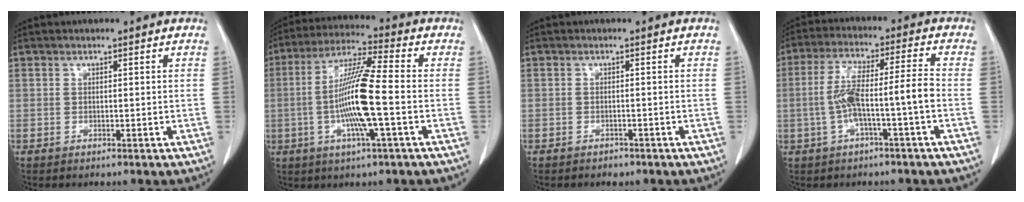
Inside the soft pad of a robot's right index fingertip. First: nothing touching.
{"total": 12.4, "force": [-2.0, 0.2, 12.2], "torque": [-0.236, 0.000, -0.044]}
{"total": 1.3, "force": [-1.0, 0.7, 0.2], "torque": [-0.010, 0.000, -0.011]}
{"total": 8.8, "force": [-2.0, 0.2, 8.5], "torque": [-0.168, 0.028, -0.033]}